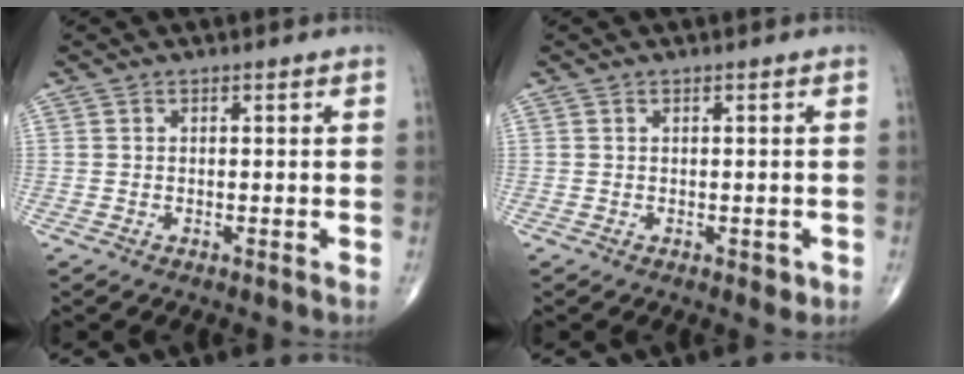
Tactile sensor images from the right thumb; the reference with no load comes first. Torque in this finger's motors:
{"motor_torque": [0.26, 0.49, -0.28, -0.22, 0.03]}